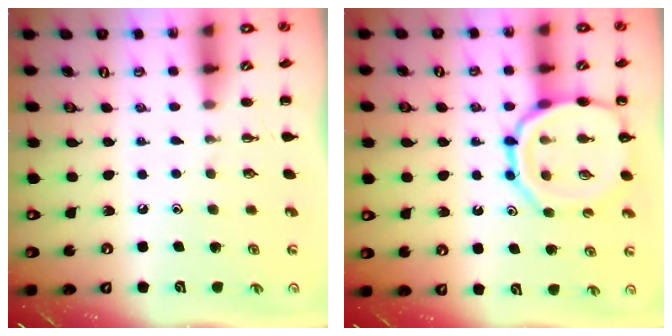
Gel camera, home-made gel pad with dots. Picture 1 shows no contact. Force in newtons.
{"total": 14.1, "press": 14.0, "slide": 1.7}